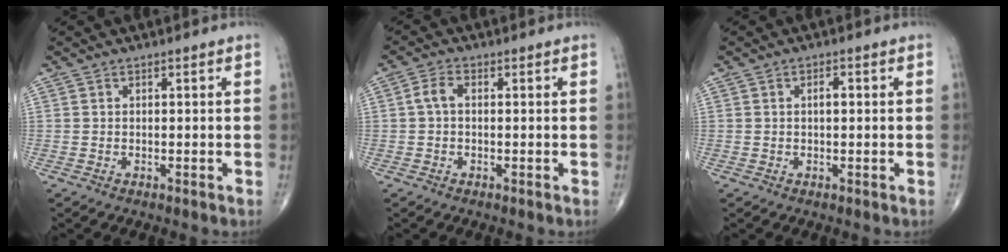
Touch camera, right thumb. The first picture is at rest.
{"total": 2.7, "force": [0.0, 1.6, 2.2], "torque": [-0.046, 0.009, -0.004]}
{"total": 1.6, "force": [0.1, 0.7, 1.4], "torque": [-0.021, 0.002, -0.001]}